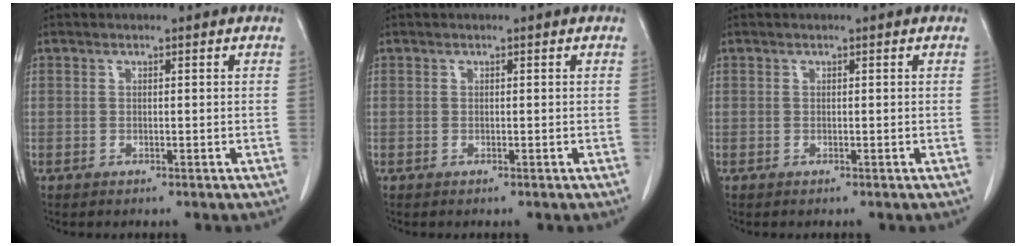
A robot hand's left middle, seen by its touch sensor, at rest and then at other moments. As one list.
[{"total": 0.0}, {"total": 0.0}]